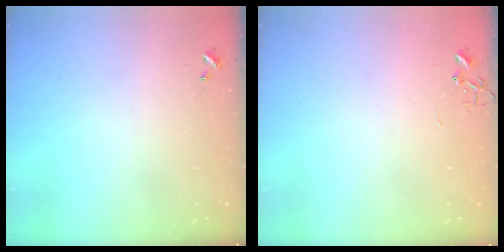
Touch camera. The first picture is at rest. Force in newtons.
{"total": 0.0}